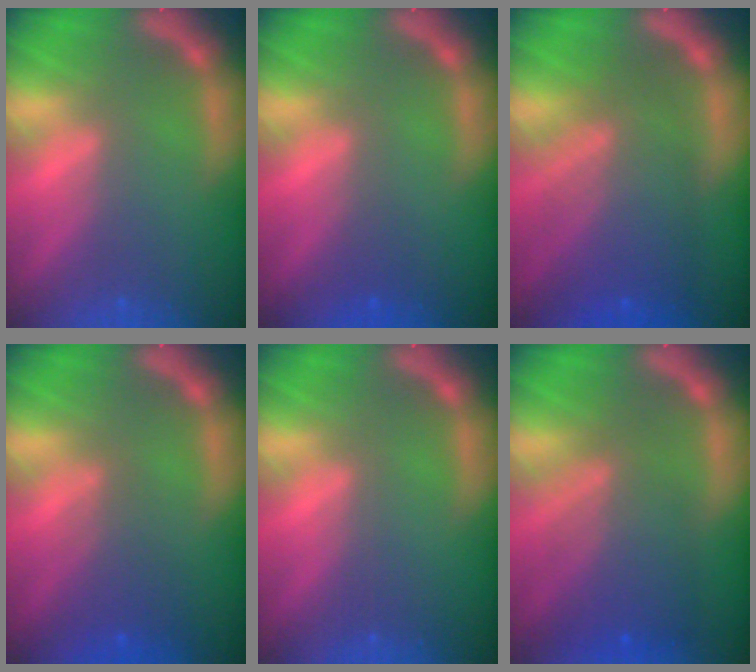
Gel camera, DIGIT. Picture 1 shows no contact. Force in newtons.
{"total": 0.9}
{"total": 8.1}
{"total": 3.0}
{"total": 0.0}
{"total": 6.6}